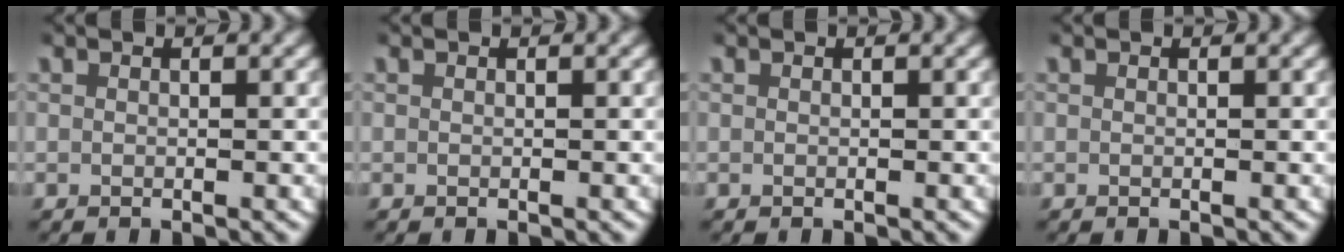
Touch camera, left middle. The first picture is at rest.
{"total": 0.0}
{"total": 0.0}
{"total": 0.0}